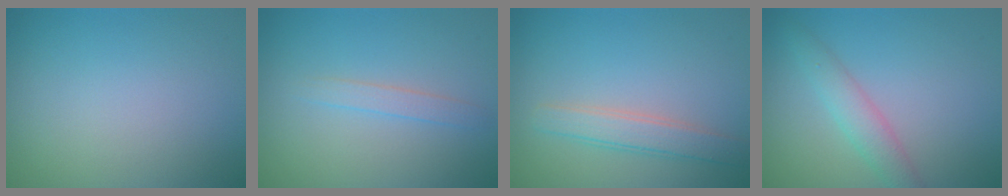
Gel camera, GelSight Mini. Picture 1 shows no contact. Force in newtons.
{"total": 1.3, "press": 1.3, "slide": 0.1}
{"total": 2.6, "press": 2.6, "slide": 0.1}
{"total": 2.5, "press": 2.5, "slide": 0.1}